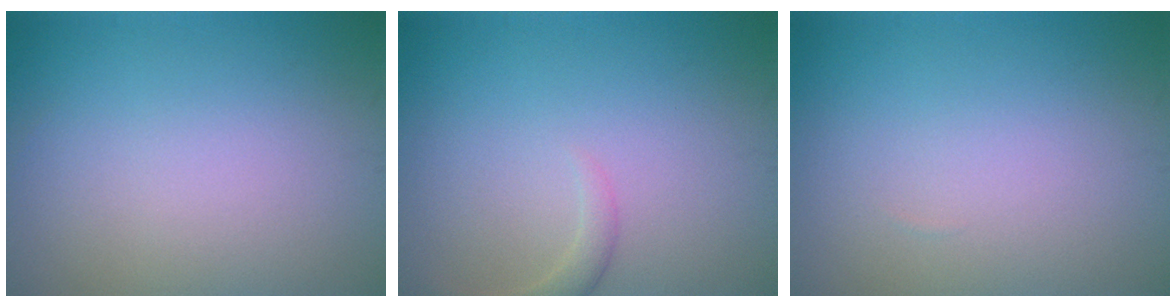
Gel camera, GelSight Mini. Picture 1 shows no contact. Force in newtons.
{"total": 1.5, "press": 1.5, "slide": 0.2}
{"total": 0.0}